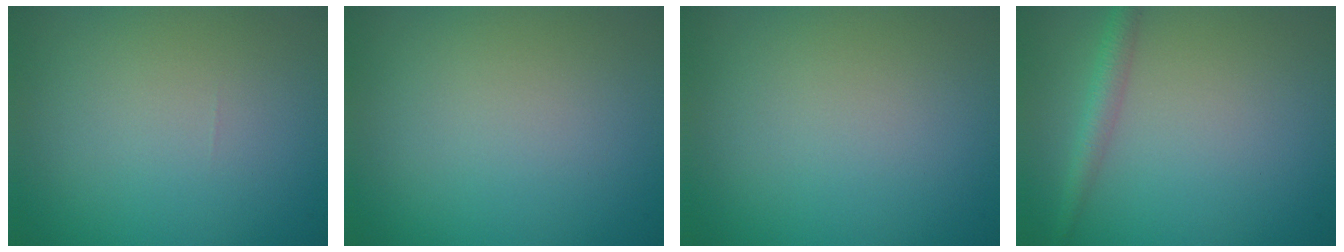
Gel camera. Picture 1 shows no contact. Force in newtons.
{"total": 0.0}
{"total": 0.0}
{"total": 2.2, "press": 2.2, "slide": 0.1}